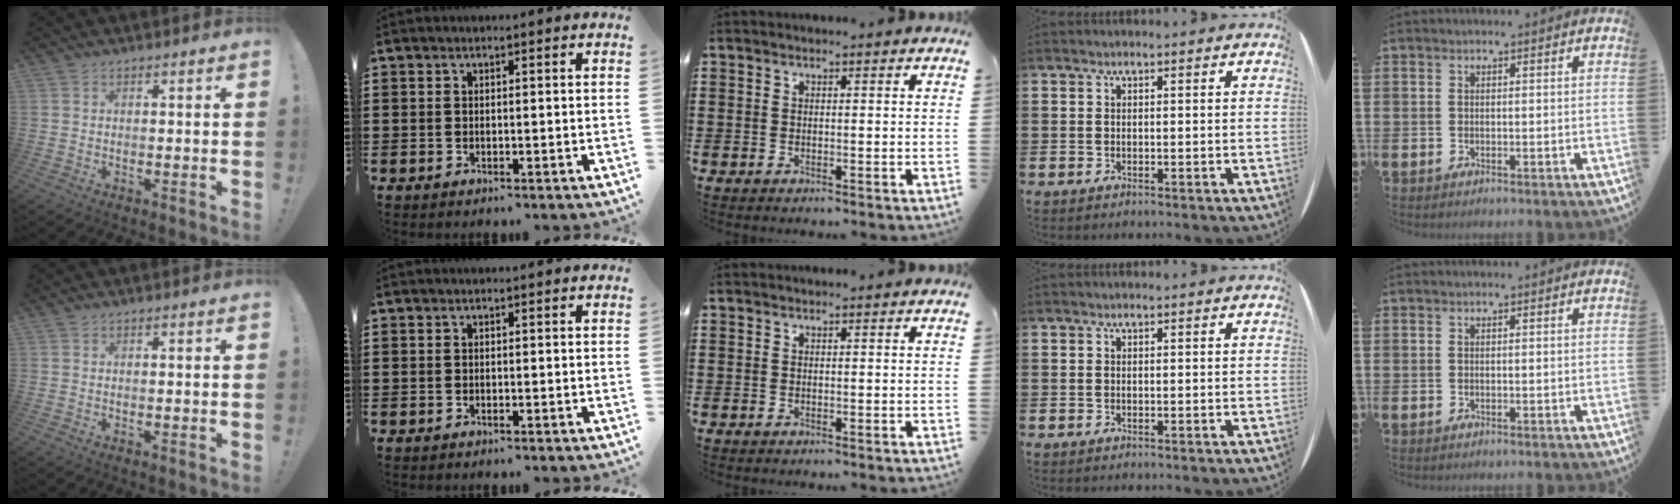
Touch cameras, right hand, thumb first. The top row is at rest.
{}